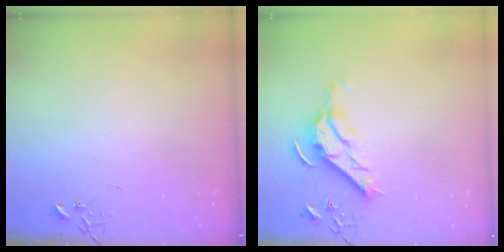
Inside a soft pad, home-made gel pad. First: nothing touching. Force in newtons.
{"total": 11.7, "press": 11.6, "slide": 1.3}